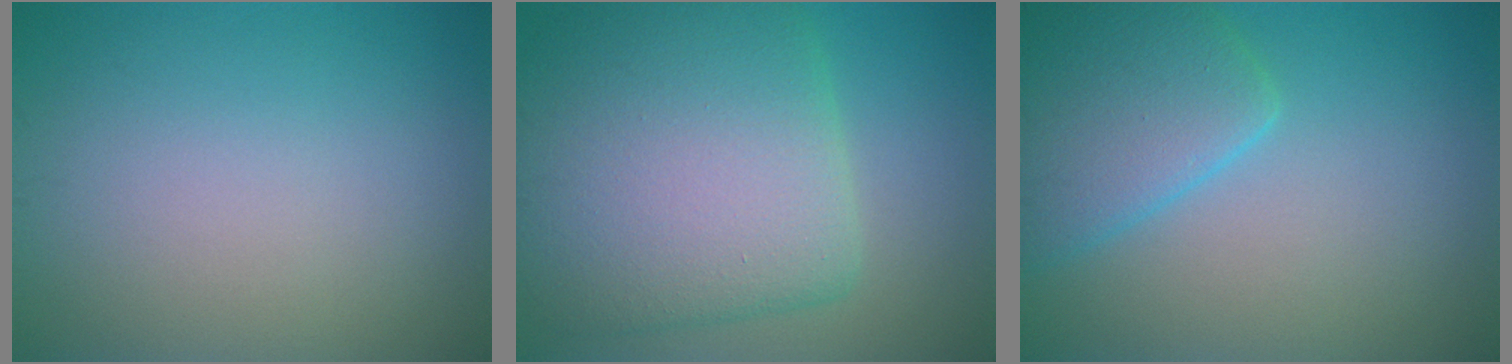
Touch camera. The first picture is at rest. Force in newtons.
{"total": 11.3, "press": 11.3, "slide": 0.8}
{"total": 5.6, "press": 5.6, "slide": 0.2}